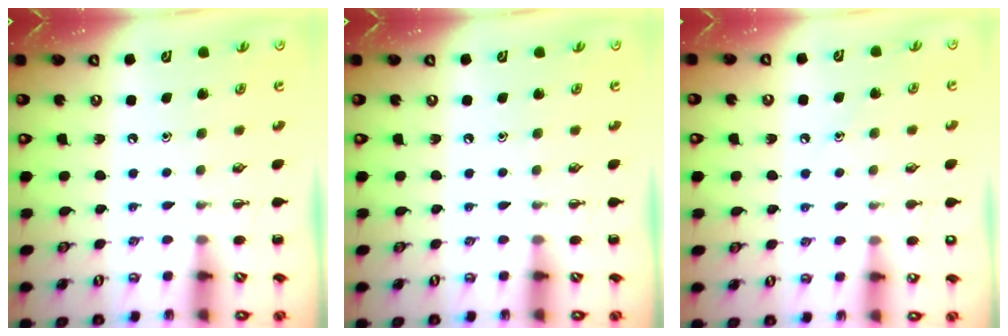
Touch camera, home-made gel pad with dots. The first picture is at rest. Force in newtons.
{"total": 0.0}
{"total": 5.7, "press": 5.4, "slide": 1.6}